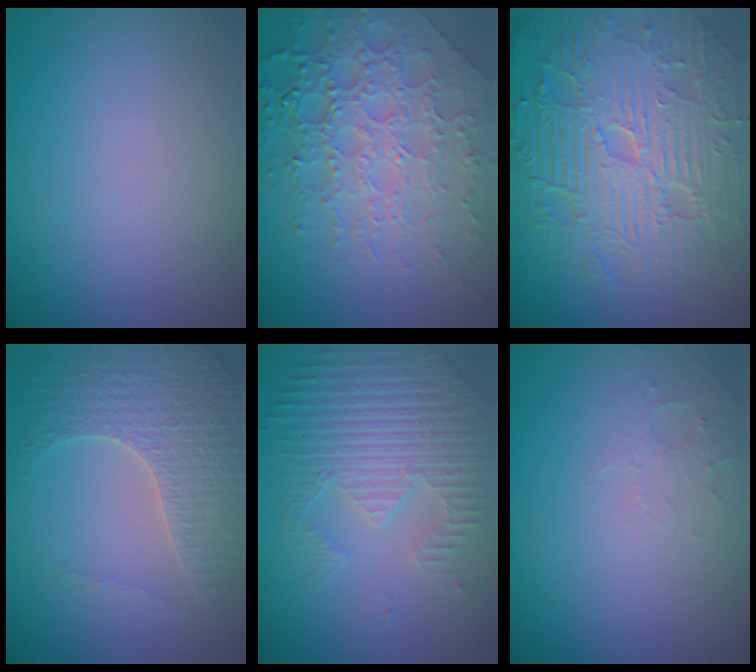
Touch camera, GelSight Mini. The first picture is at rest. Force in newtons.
{"total": 8.1, "press": 5.6, "slide": 5.9}
{"total": 11.2, "press": 7.3, "slide": 8.5}
{"total": 4.0, "press": 3.9, "slide": 1.1}
{"total": 3.8, "press": 3.7, "slide": 1.0}
{"total": 1.6, "press": 1.5, "slide": 0.4}